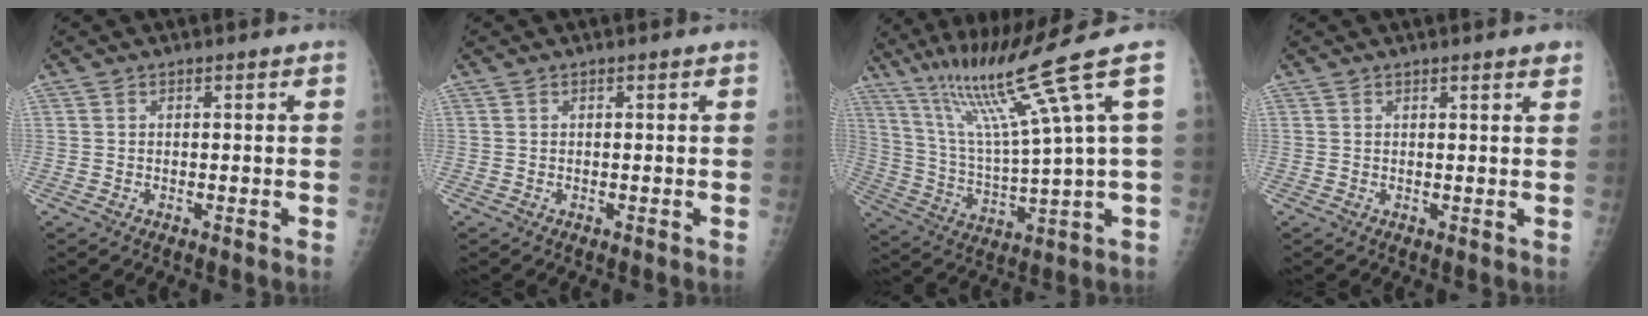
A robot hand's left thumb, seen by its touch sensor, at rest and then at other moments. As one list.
[{"total": 0.0}, {"total": 16.7, "force": [9.2, -0.9, 14.0], "torque": [-0.237, -0.034, 0.169]}, {"total": 1.9, "force": [1.4, 0.1, 1.3], "torque": [-0.015, -0.005, 0.018]}]